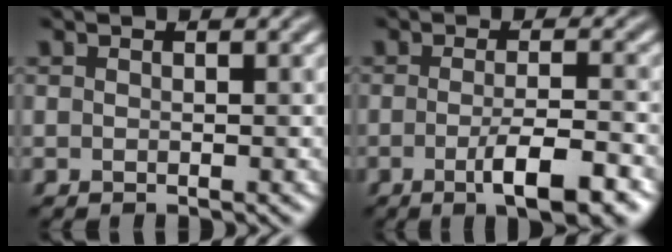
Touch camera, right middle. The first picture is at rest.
{"total": 5.2, "force": [-2.0, 1.1, 4.7], "torque": [-0.075, -0.002, -0.032]}